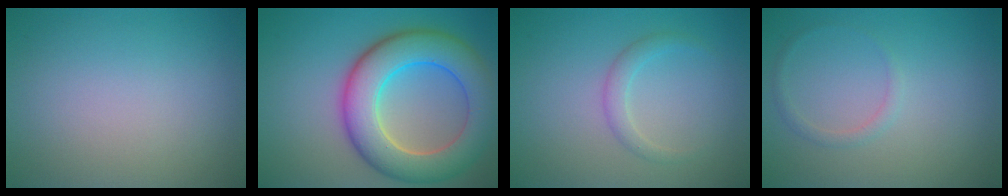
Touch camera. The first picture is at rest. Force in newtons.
{"total": 9.4, "press": 9.4, "slide": 0.4}
{"total": 1.5, "press": 1.5, "slide": 0.0}
{"total": 0.9, "press": 0.9, "slide": 0.1}